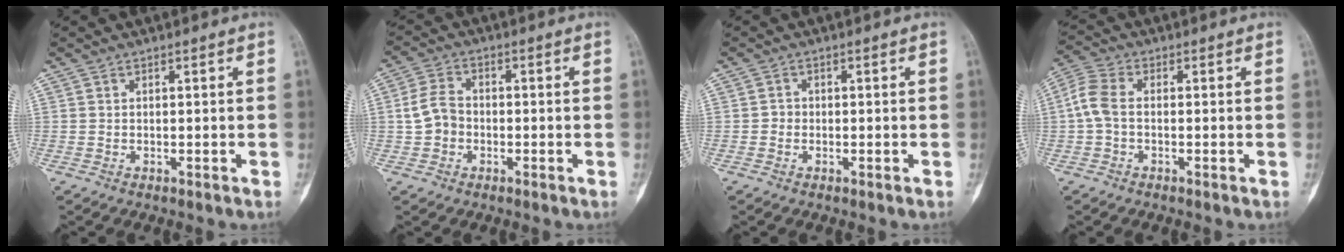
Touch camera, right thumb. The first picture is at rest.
{"total": 5.3, "force": [-0.7, 4.3, 3.0], "torque": [-0.052, 0.021, -0.020]}
{"total": 1.2, "force": [-0.2, 1.1, 0.4], "torque": [0.000, 0.005, -0.007]}
{"total": 4.9, "force": [-0.4, 3.0, 3.9], "torque": [-0.096, 0.015, -0.019]}